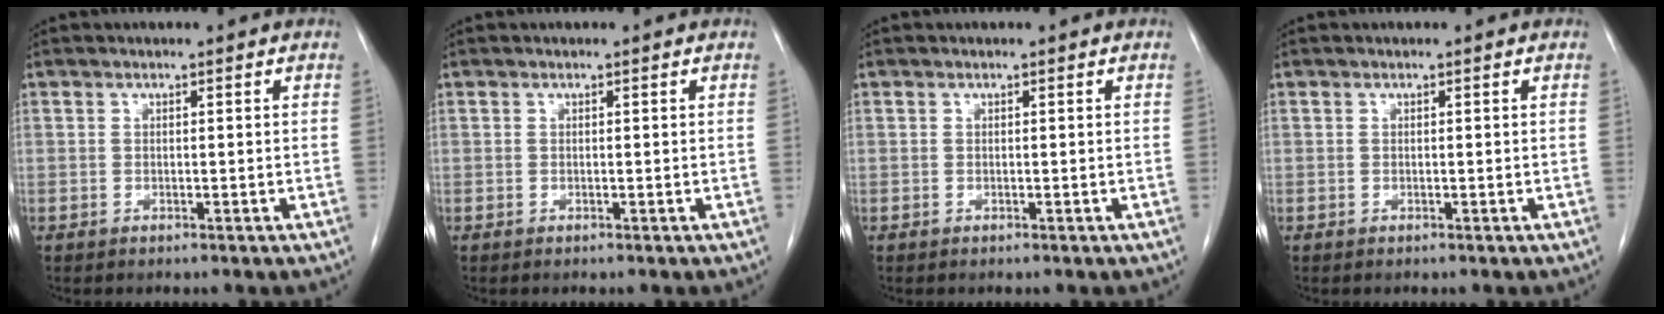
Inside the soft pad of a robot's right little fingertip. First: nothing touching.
{"total": 0.0}
{"total": 0.0}
{"total": 0.0}